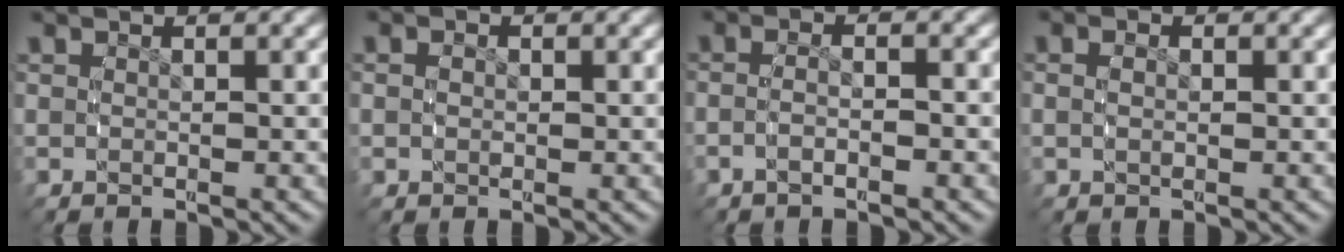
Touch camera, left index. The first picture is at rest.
{"total": 1.2, "force": [0.1, 0.9, 0.7], "torque": [-0.013, -0.001, 0.000]}
{"total": 2.4, "force": [-1.2, 0.7, 1.9], "torque": [-0.039, 0.004, -0.024]}
{"total": 1.6, "force": [0.1, 0.9, 1.2], "torque": [-0.025, 0.001, 0.001]}